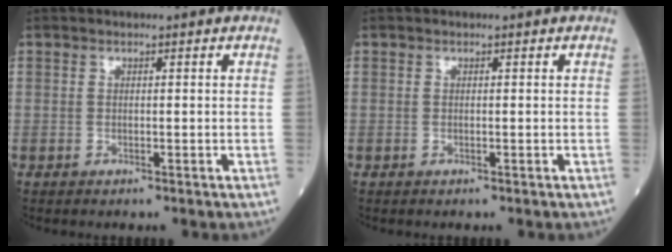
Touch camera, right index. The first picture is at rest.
{"total": 0.0}